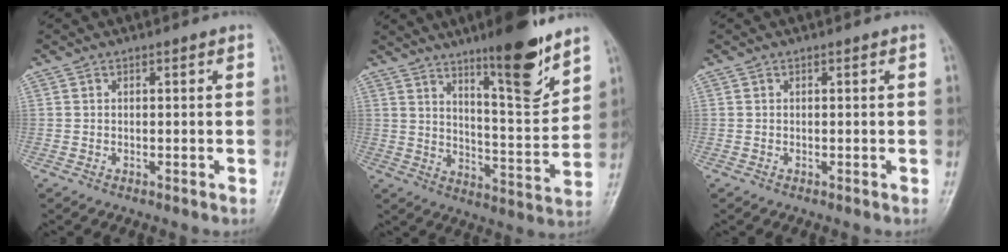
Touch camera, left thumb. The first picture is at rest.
{"total": 14.9, "force": [10.1, 3.0, 10.5], "torque": [-0.131, -0.075, 0.162]}
{"total": 0.0}